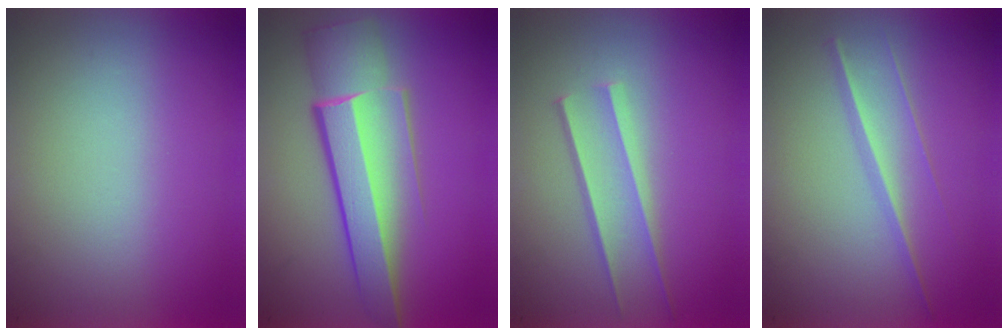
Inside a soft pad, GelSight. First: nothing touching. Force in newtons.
{"total": 6.1}
{"total": 1.7}
{"total": 1.3}